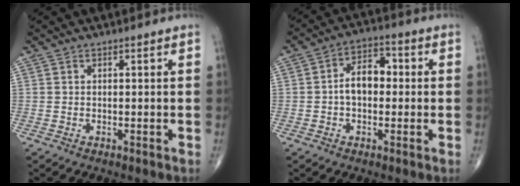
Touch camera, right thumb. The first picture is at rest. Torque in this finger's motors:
{"motor_torque": [1.50, 1.54, 1.13, 0.18, 0.09]}